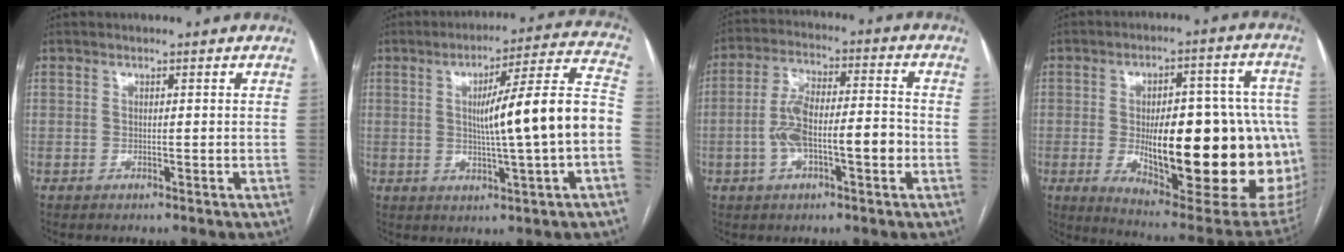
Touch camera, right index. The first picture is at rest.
{"total": 15.2, "force": [-1.0, -0.2, 15.2], "torque": [-0.216, 0.023, -0.016]}
{"total": 10.4, "force": [-2.5, 3.1, 9.6], "torque": [-0.184, 0.028, -0.041]}
{"total": 29.7, "force": [-3.6, 9.4, 27.9], "torque": [-0.309, 0.007, -0.025]}